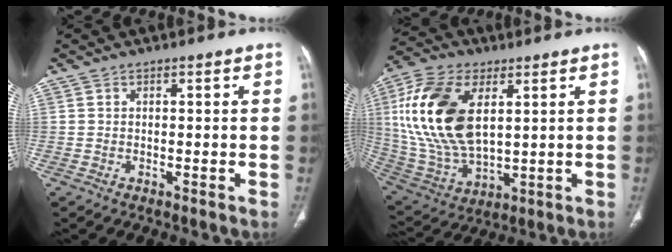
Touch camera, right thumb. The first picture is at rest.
{"total": 20.6, "force": [4.9, 11.8, 16.2], "torque": [-0.326, -0.013, 0.099]}